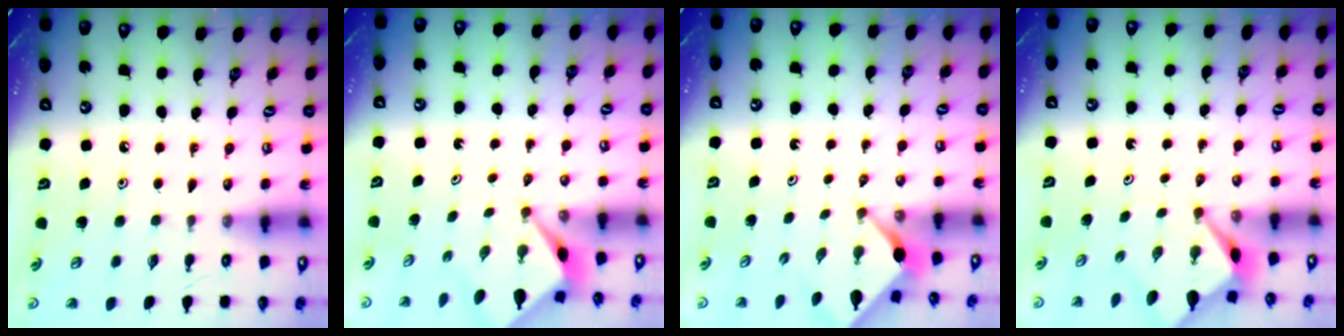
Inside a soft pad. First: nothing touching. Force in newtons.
{"total": 2.5, "press": 2.5, "slide": 0.1}
{"total": 2.5, "press": 2.5, "slide": 0.3}
{"total": 2.9, "press": 2.9, "slide": 0.2}